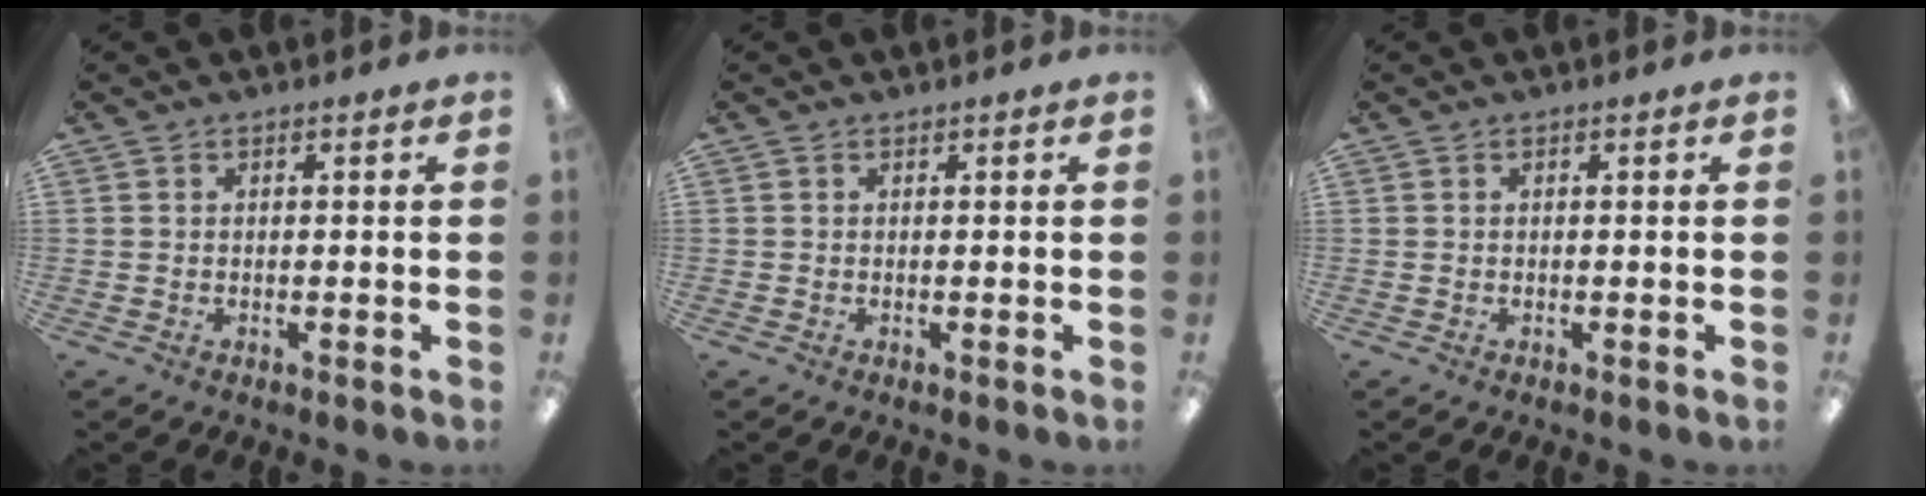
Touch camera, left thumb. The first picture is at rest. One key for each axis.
{"total": 0.0}
{"total": 0.0}